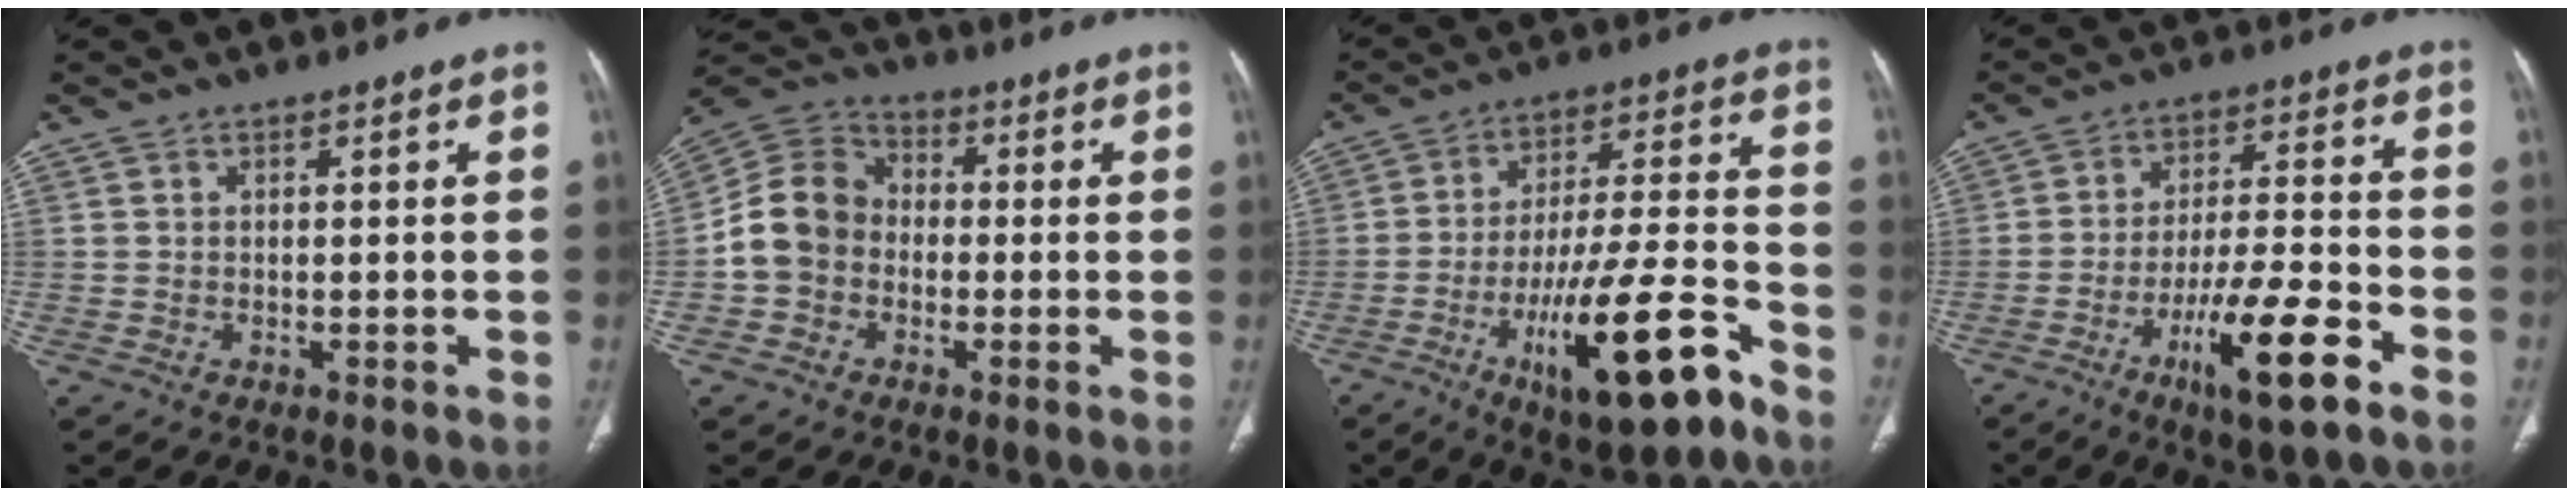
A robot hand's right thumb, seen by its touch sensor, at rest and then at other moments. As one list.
[{"total": 10.5, "force": [-1.6, 8.9, 5.3], "torque": [-0.090, 0.037, -0.043]}, {"total": 20.0, "force": [-10.6, 5.1, 16.2], "torque": [-0.272, 0.053, -0.166]}, {"total": 14.1, "force": [-7.4, 2.8, 11.7], "torque": [-0.205, 0.035, -0.121]}]